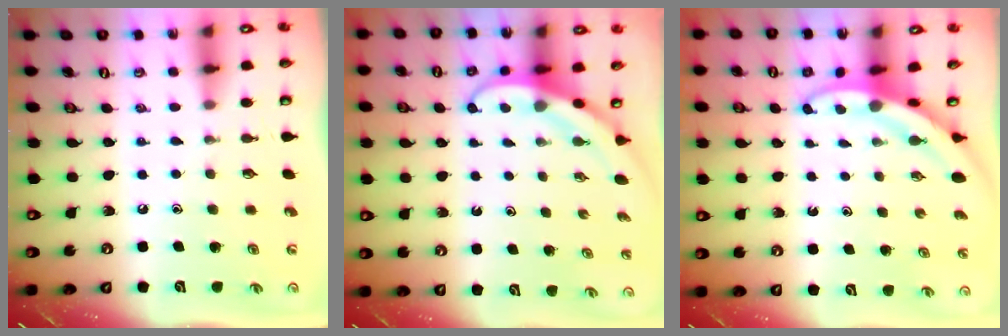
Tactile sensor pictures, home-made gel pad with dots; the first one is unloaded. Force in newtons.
{"total": 3.7, "press": 3.7, "slide": 0.4}
{"total": 3.4, "press": 3.4, "slide": 0.2}